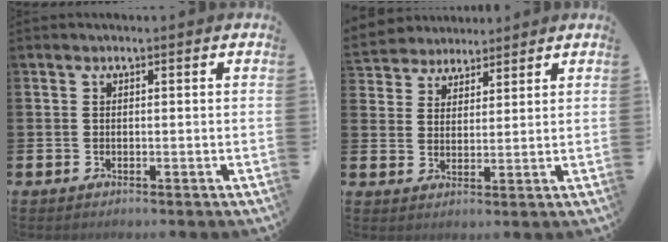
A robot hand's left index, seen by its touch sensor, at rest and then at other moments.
{"total": 4.4, "force": [4.1, 1.3, -0.9], "torque": [-0.008, -0.019, 0.076]}